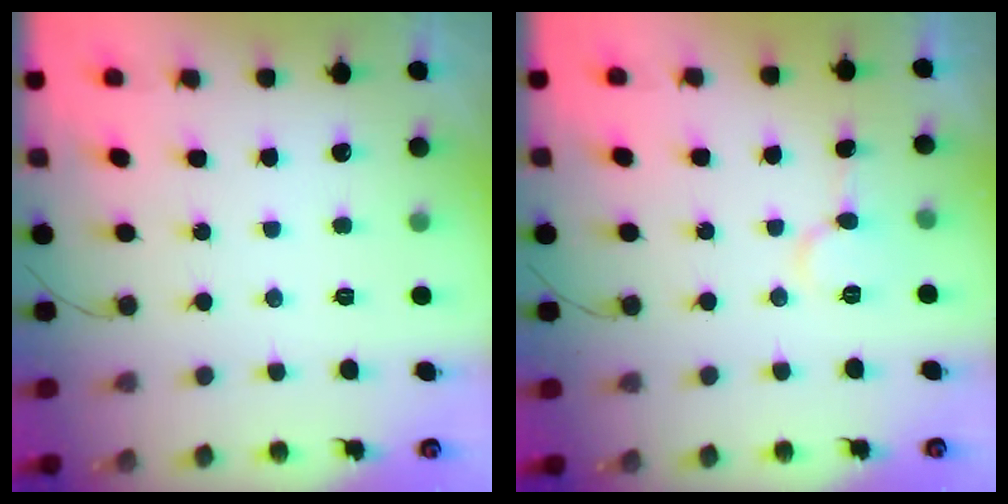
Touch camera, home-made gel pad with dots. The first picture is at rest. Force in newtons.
{"total": 6.2, "press": 6.2, "slide": 0.6}